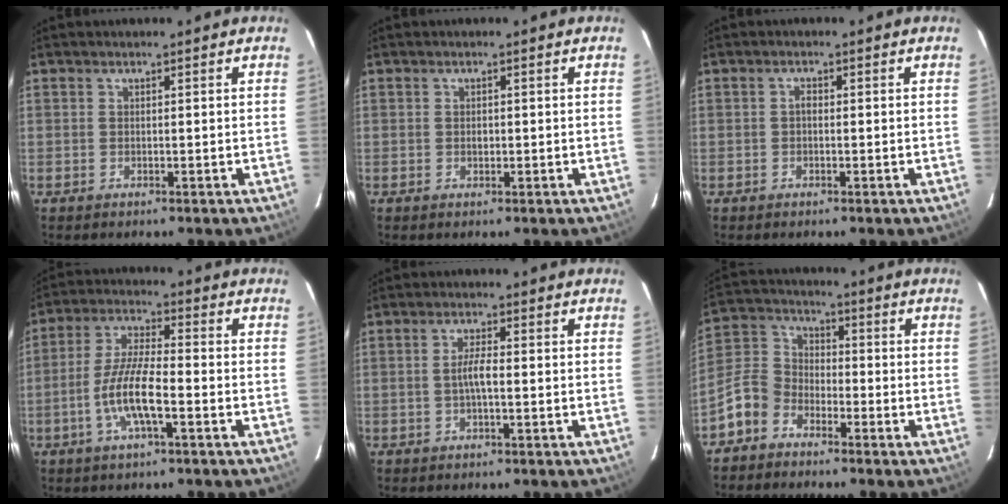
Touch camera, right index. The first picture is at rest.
{"total": 0.7, "force": [-0.1, 0.6, 0.4], "torque": [-0.006, 0.002, 0.000]}
{"total": 0.8, "force": [-0.2, 0.5, 0.6], "torque": [-0.010, 0.005, -0.005]}
{"total": 9.4, "force": [-3.5, 1.7, 8.6], "torque": [-0.177, 0.001, -0.069]}
{"total": 2.9, "force": [-0.5, 0.5, 2.8], "torque": [-0.055, 0.004, -0.009]}
{"total": 9.2, "force": [-6.0, 6.3, 3.0], "torque": [-0.079, 0.037, -0.132]}